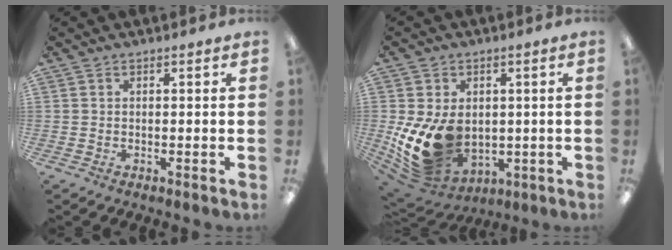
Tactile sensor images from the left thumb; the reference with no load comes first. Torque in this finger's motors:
{"motor_torque": [0.77, 2.50, 0.92, -0.88, 0.55]}